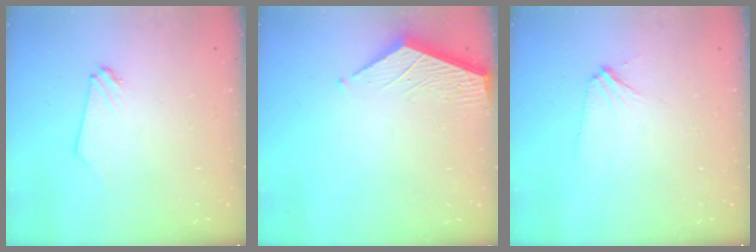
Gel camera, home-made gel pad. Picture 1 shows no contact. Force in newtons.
{"total": 3.4, "press": 3.4, "slide": 0.4}
{"total": 3.2, "press": 3.2, "slide": 0.5}